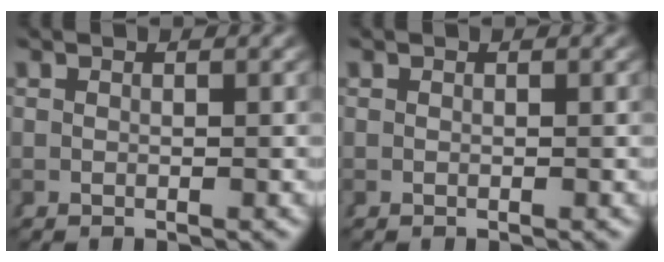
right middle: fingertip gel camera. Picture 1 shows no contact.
{"total": 0.0}